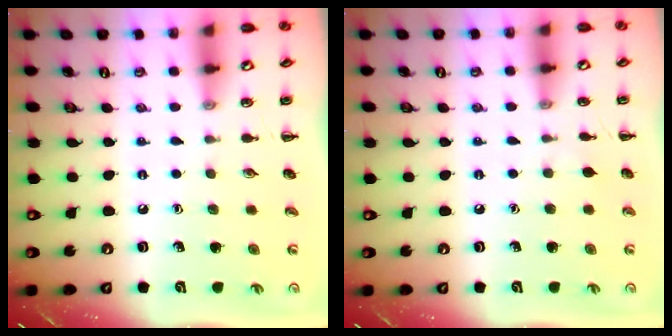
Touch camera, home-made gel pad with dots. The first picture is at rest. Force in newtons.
{"total": 3.4, "press": 3.1, "slide": 1.2}